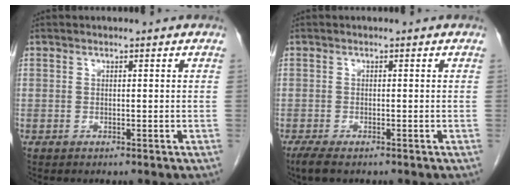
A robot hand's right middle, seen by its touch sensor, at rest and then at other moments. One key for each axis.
{"total": 3.1, "fx": -2.3, "fy": 0.9, "fz": 2.0, "tx": -0.040, "ty": -0.010, "tz": -0.035}